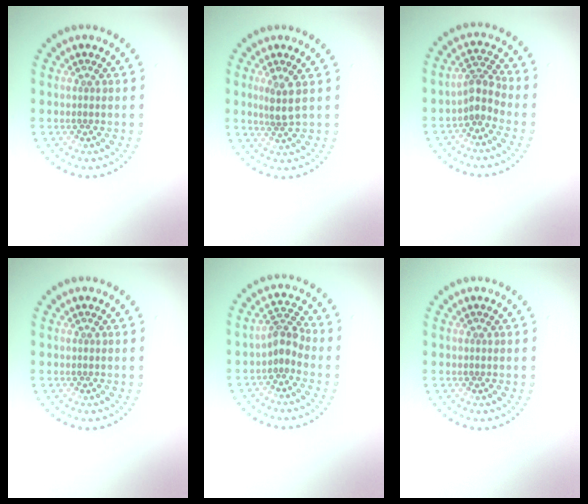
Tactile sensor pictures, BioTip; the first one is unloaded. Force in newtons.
{"total": 2.2, "press": 1.7, "slide": 1.4}
{"total": 2.3, "press": 1.9, "slide": 1.4}
{"total": 0.0}
{"total": 2.3, "press": 1.8, "slide": 1.4}
{"total": 0.0}